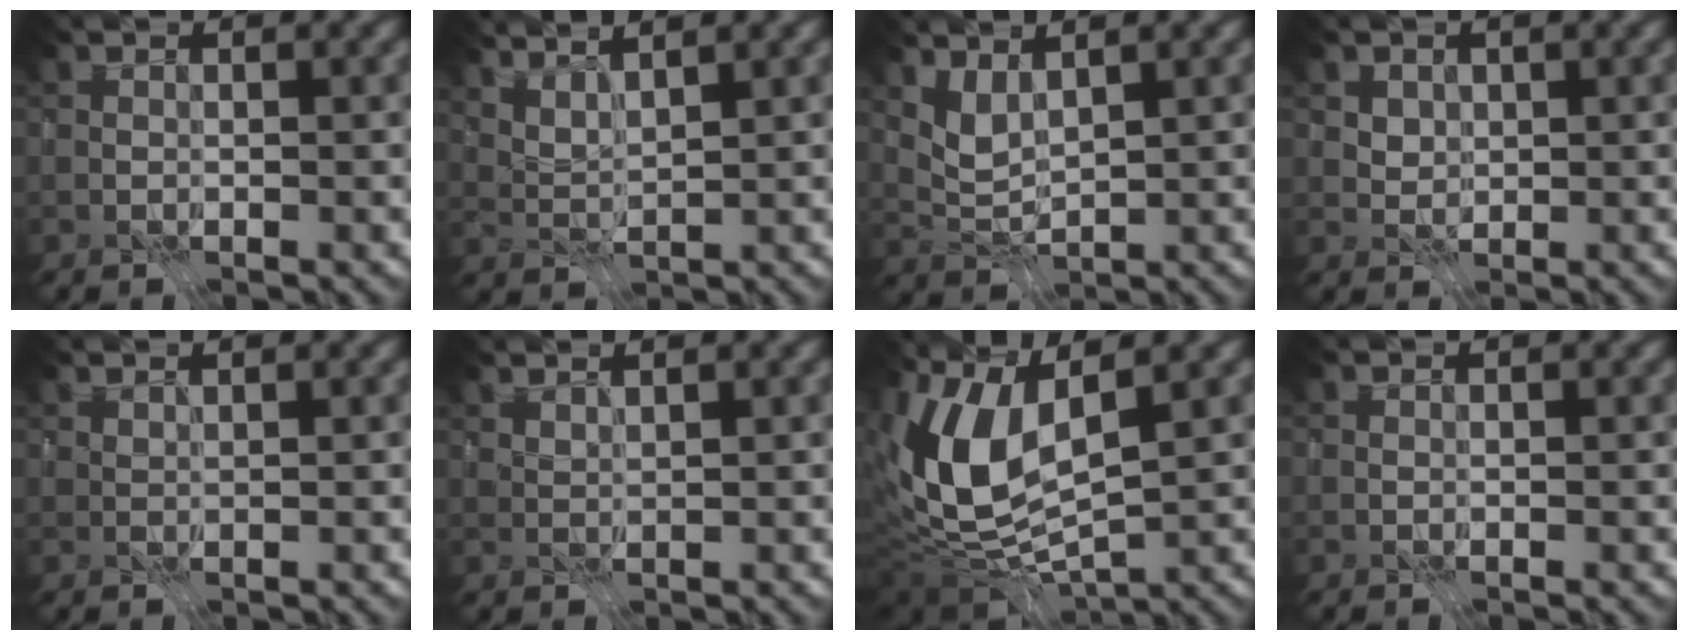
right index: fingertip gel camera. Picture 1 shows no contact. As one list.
[{"total": 3.1, "force": [2.8, 0.5, 1.4], "torque": [-0.035, -0.004, 0.043]}, {"total": 1.9, "force": [1.2, 0.8, 1.3], "torque": [-0.033, -0.011, 0.029]}, {"total": 2.3, "force": [1.0, 1.9, 0.9], "torque": [-0.032, -0.005, 0.036]}, {"total": 0.8, "force": [0.7, -0.1, 0.3], "torque": [-0.005, -0.002, 0.014]}, {"total": 1.4, "force": [1.3, 0.0, 0.6], "torque": [-0.008, -0.004, 0.022]}, {"total": 10.9, "force": [1.2, 5.2, 9.6], "torque": [-0.219, -0.002, 0.017]}, {"total": 0.0}]